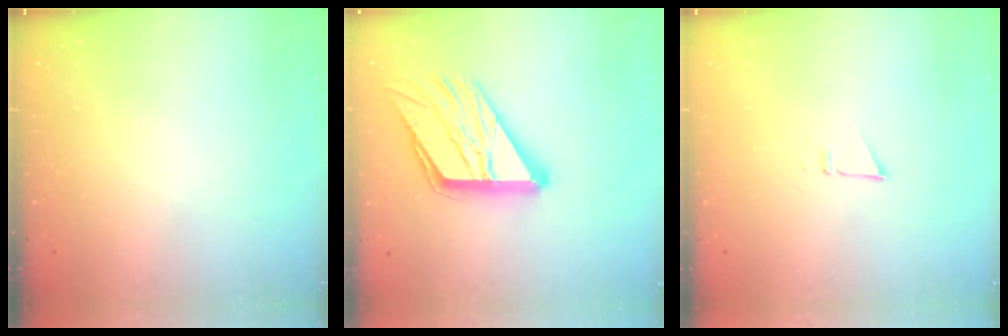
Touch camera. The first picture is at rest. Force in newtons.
{"total": 18.6, "press": 18.5, "slide": 2.2}
{"total": 3.0, "press": 2.9, "slide": 0.8}